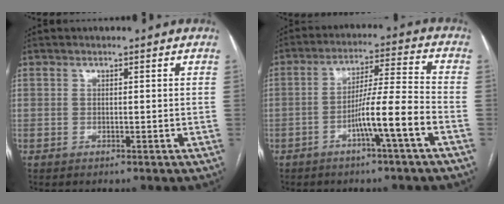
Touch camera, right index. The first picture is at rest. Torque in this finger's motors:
{"motor_torque": [1.43, -0.70, 0.63, 0.17]}